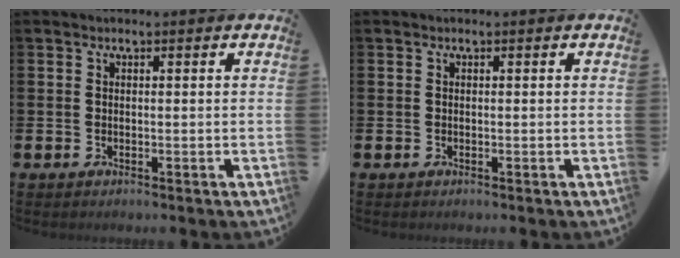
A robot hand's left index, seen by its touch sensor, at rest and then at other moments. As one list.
[{"total": 0.0}]